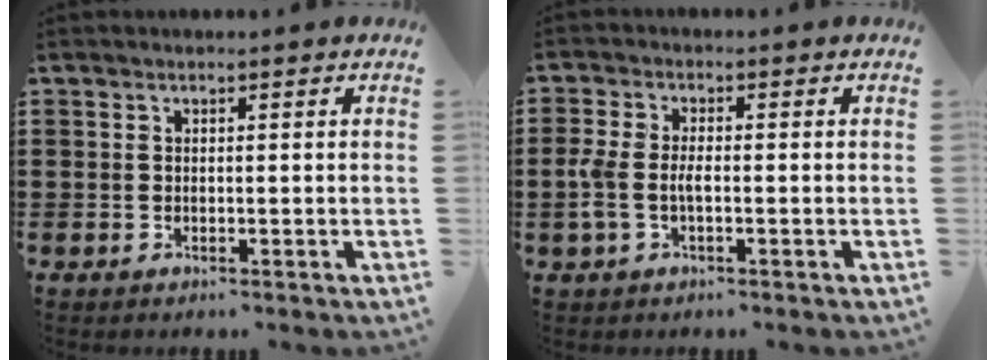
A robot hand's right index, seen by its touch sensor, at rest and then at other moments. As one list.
[{"total": 3.3, "force": [-0.8, 1.2, 2.9], "torque": [-0.073, -0.005, -0.022]}]